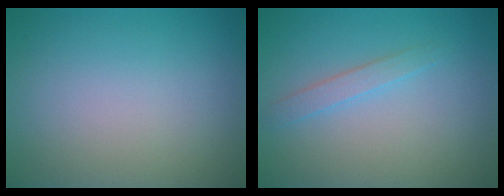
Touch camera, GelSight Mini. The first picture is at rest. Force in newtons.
{"total": 1.5, "press": 1.5, "slide": 0.1}